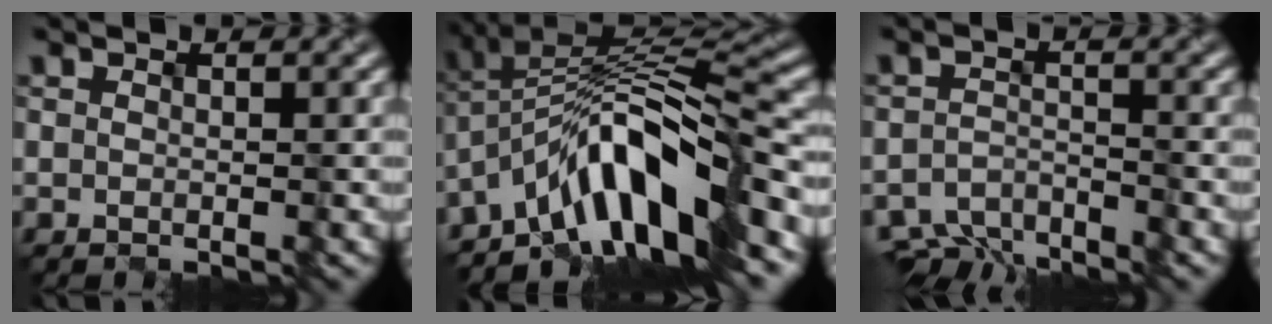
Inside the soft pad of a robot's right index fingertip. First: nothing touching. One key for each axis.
{"total": 9.8, "fx": -5.5, "fy": 2.6, "fz": 7.7, "tx": -0.114, "ty": 0.020, "tz": -0.104}
{"total": 4.1, "fx": -4.0, "fy": 0.7, "fz": 0.4, "tx": -0.011, "ty": -0.009, "tz": -0.068}